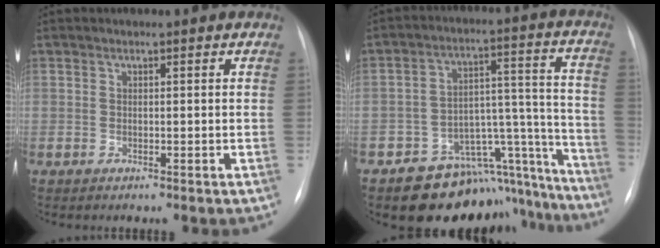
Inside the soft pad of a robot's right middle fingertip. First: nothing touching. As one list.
[{"total": 16.1, "force": [-14.1, 6.9, 3.6], "torque": [-0.001, 0.088, -0.187]}]